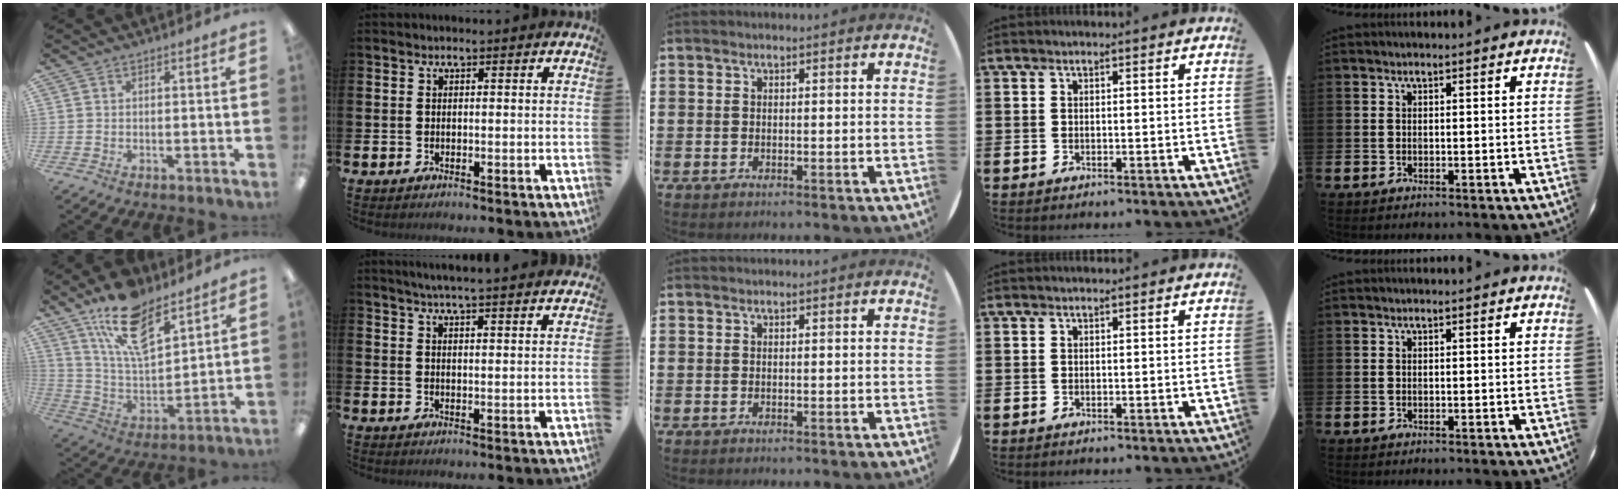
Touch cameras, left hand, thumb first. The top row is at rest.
{"thumb": {"total": 17.0, "force": [12.0, 7.3, 9.6], "torque": [-0.178, -0.055, 0.214]}, "index": {"total": 4.7, "force": [4.6, -0.8, 0.8], "torque": [-0.023, -0.024, 0.081]}}